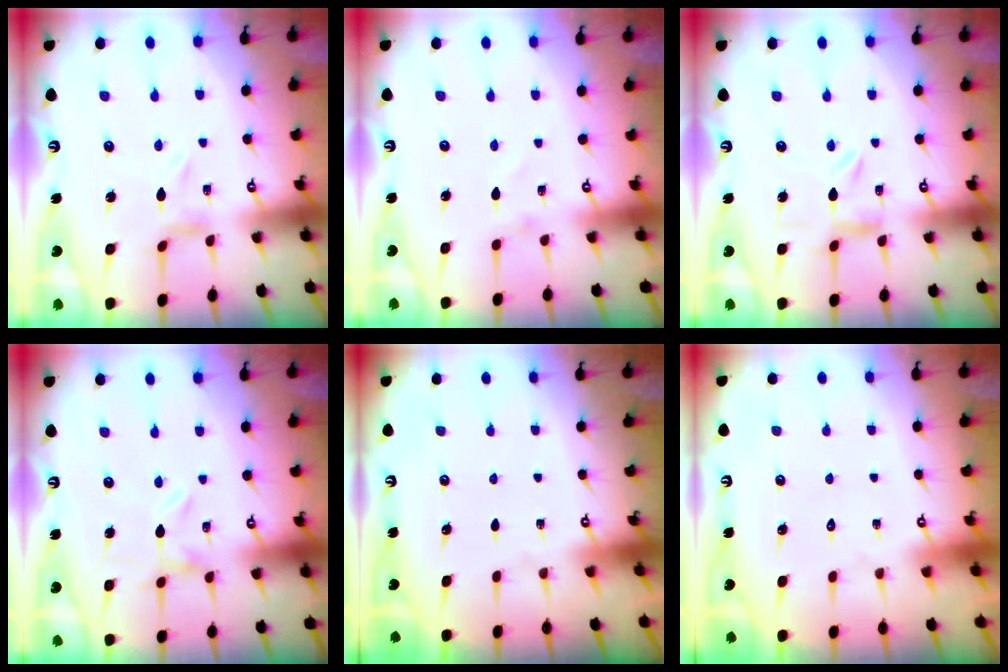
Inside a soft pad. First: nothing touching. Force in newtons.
{"total": 0.8, "press": 0.8, "slide": 0.0}
{"total": 2.1, "press": 2.1, "slide": 0.2}
{"total": 0.0}
{"total": 0.0}
{"total": 1.7, "press": 1.7, "slide": 0.1}